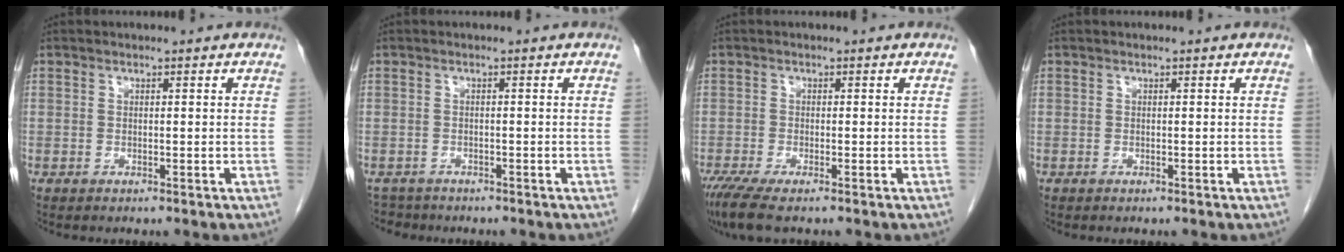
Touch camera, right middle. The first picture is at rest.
{"total": 2.8, "force": [-2.5, 1.1, -0.4], "torque": [0.000, -0.004, -0.044]}
{"total": 5.0, "force": [-3.6, 0.6, 3.4], "torque": [-0.066, -0.015, -0.065]}
{"total": 0.0}